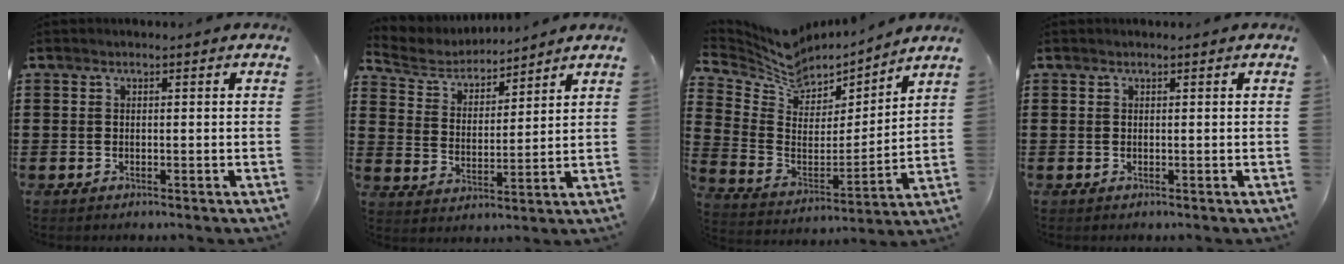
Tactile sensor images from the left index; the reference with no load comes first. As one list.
[{"total": 5.0, "force": [4.8, 1.3, 0.7], "torque": [-0.042, -0.025, 0.081]}, {"total": 7.4, "force": [6.3, 3.7, 1.3], "torque": [-0.070, -0.041, 0.112]}, {"total": 0.0}]